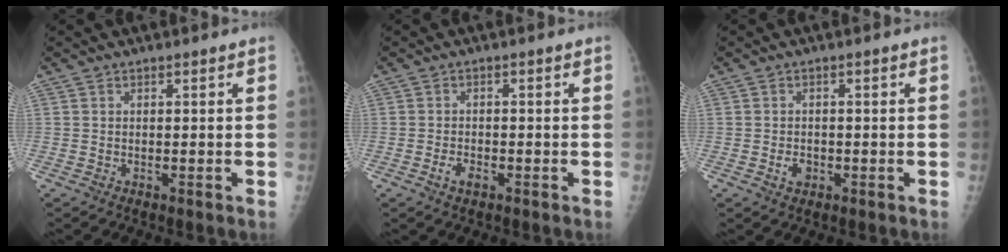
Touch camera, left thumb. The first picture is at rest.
{"total": 2.4, "force": [-1.2, 1.3, 1.6], "torque": [-0.029, 0.007, -0.020]}
{"total": 2.3, "force": [-0.8, 1.7, 1.3], "torque": [-0.016, 0.003, -0.010]}